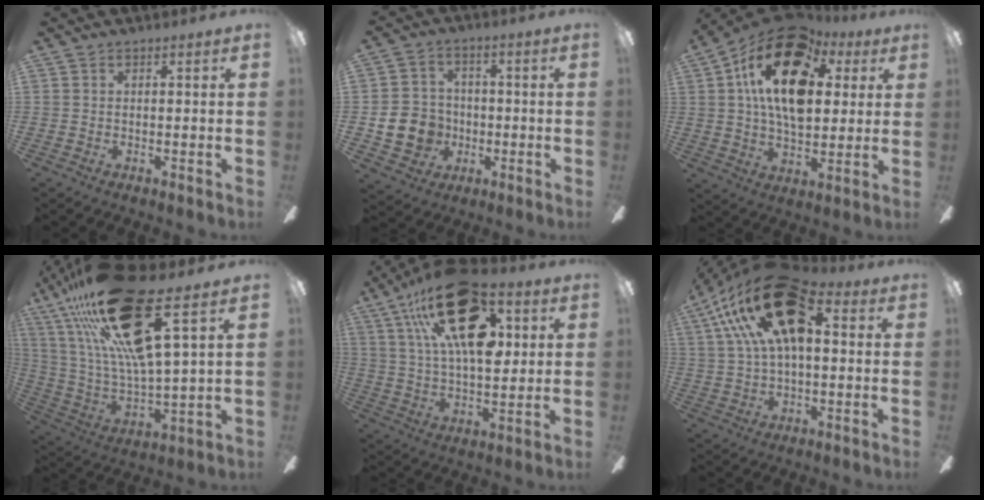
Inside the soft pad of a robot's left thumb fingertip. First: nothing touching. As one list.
[{"total": 10.4, "force": [-2.8, 9.2, 3.9], "torque": [-0.096, 0.033, -0.045]}, {"total": 22.1, "force": [8.1, 12.6, 16.2], "torque": [-0.290, -0.015, 0.134]}, {"total": 29.7, "force": [16.4, 8.8, 23.2], "torque": [-0.435, -0.076, 0.272]}, {"total": 25.0, "force": [11.2, 11.9, 19.0], "torque": [-0.325, -0.034, 0.185]}, {"total": 24.2, "force": [9.9, 12.2, 18.4], "torque": [-0.341, -0.029, 0.165]}]